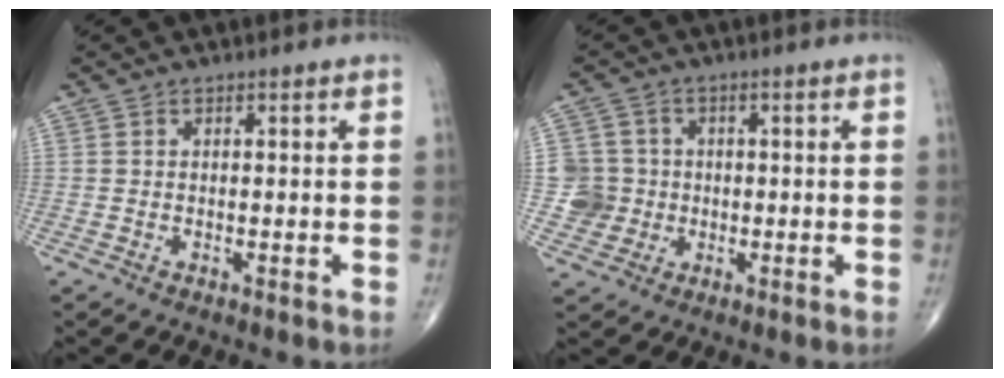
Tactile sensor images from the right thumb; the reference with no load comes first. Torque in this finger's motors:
{"motor_torque": [0.00, 0.00, 0.09, 0.06, 0.01]}